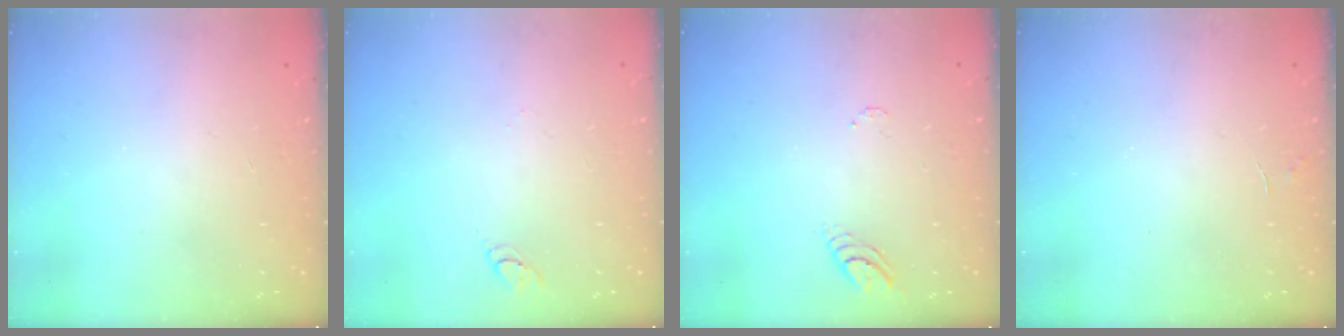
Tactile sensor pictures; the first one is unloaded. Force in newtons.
{"total": 2.9, "press": 2.8, "slide": 0.3}
{"total": 3.9, "press": 3.9, "slide": 0.3}
{"total": 2.2, "press": 2.2, "slide": 0.2}